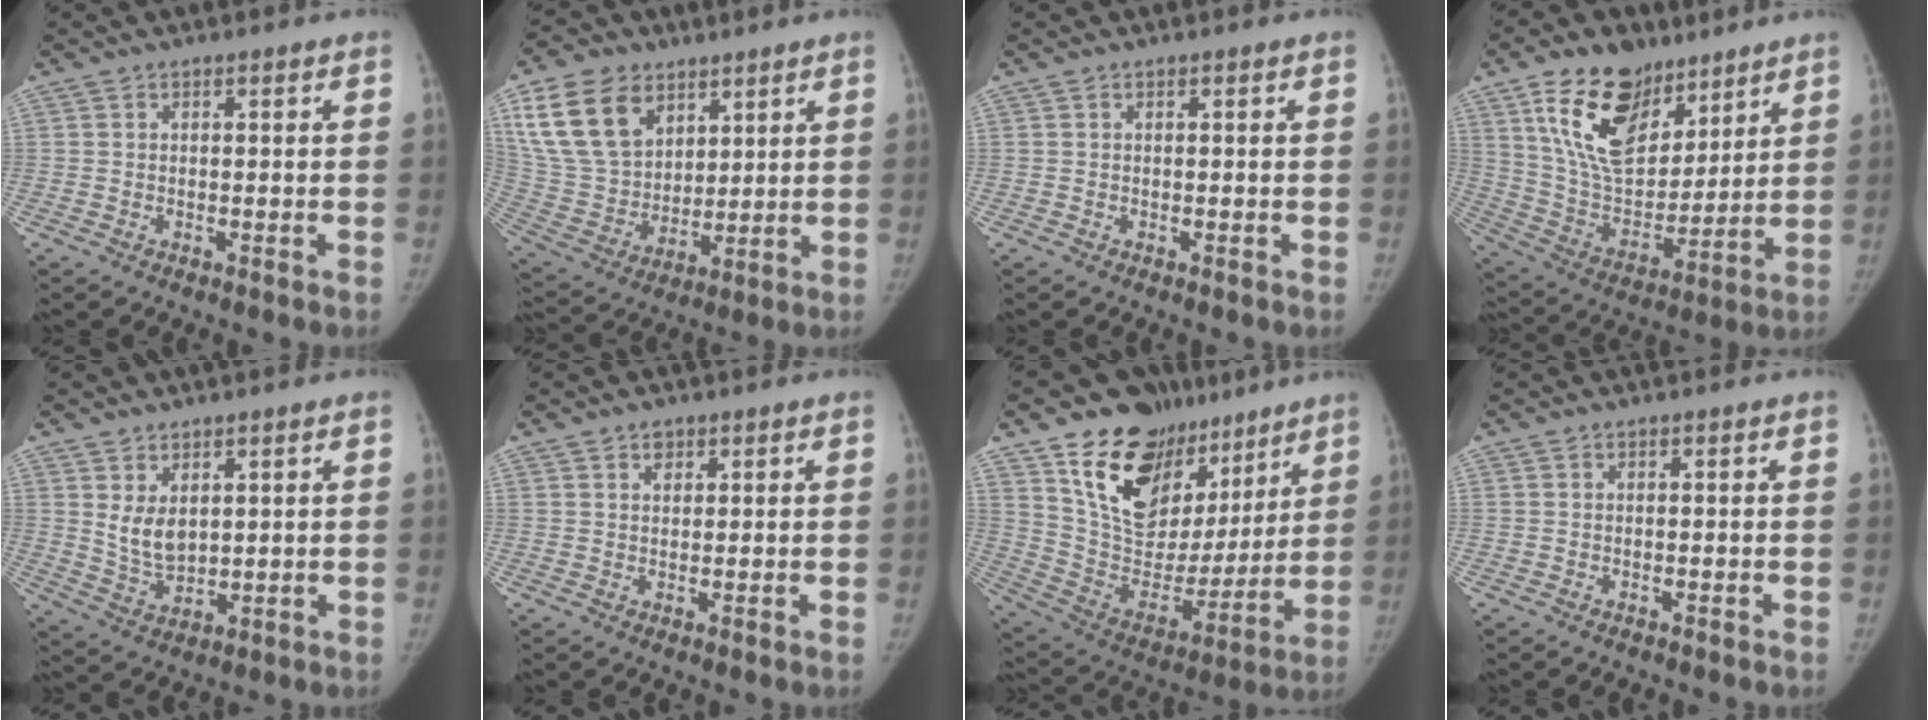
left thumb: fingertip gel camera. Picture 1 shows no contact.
{"total": 18.2, "force": [8.8, 12.5, 9.9], "torque": [-0.170, -0.024, 0.178]}
{"total": 0.0}
{"total": 19.8, "force": [11.4, 11.4, 11.5], "torque": [-0.160, -0.051, 0.215]}
{"total": 6.0, "force": [2.0, 3.6, 4.3], "torque": [-0.063, -0.022, 0.052]}
{"total": 1.9, "force": [1.1, 1.3, 0.8], "torque": [0.000, -0.005, 0.017]}
{"total": 25.5, "force": [15.4, 15.6, 13.1], "torque": [-0.166, -0.051, 0.264]}
{"total": 0.0}